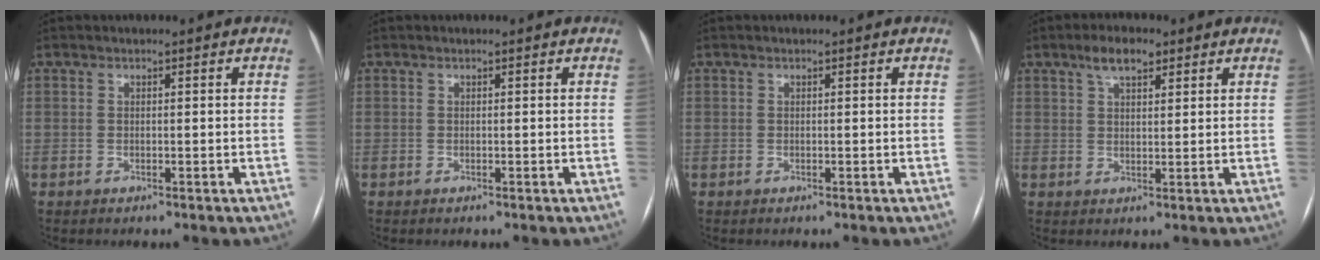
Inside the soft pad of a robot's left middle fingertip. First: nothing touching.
{"total": 0.0}
{"total": 0.0}
{"total": 5.1, "force": [3.3, 2.3, 3.2], "torque": [-0.062, 0.013, 0.058]}